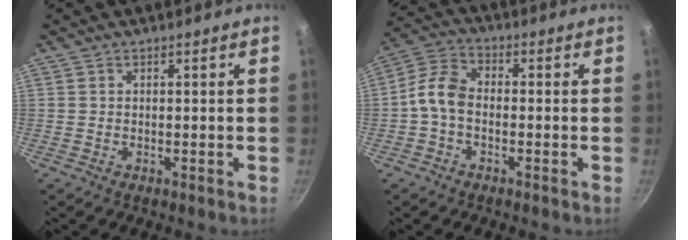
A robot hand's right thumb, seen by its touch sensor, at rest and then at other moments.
{"total": 5.2, "force": [-1.5, 3.2, 3.8], "torque": [-0.082, 0.029, -0.041]}